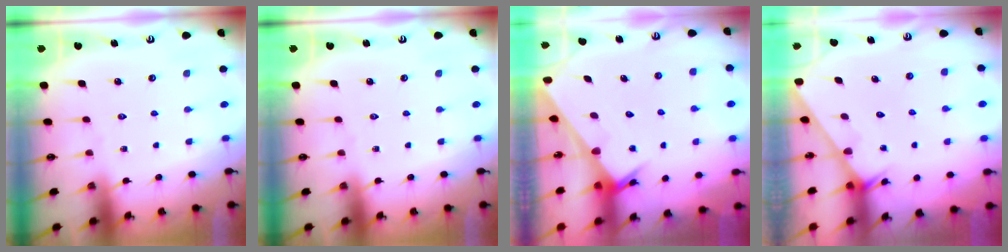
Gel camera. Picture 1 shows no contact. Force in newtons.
{"total": 0.0}
{"total": 2.4, "press": 2.4, "slide": 0.1}
{"total": 1.8, "press": 1.8, "slide": 0.1}